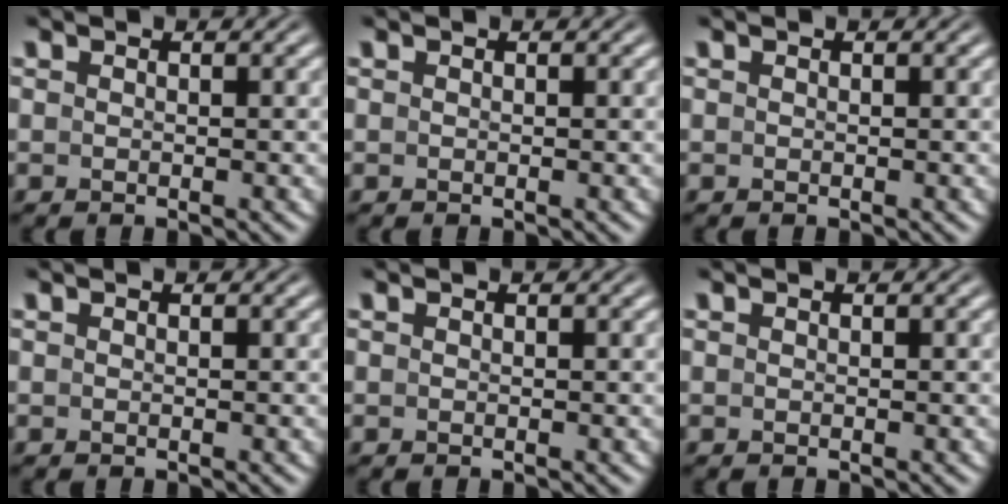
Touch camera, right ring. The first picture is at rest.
{"total": 0.0}
{"total": 0.0}
{"total": 0.0}
{"total": 0.0}
{"total": 0.0}